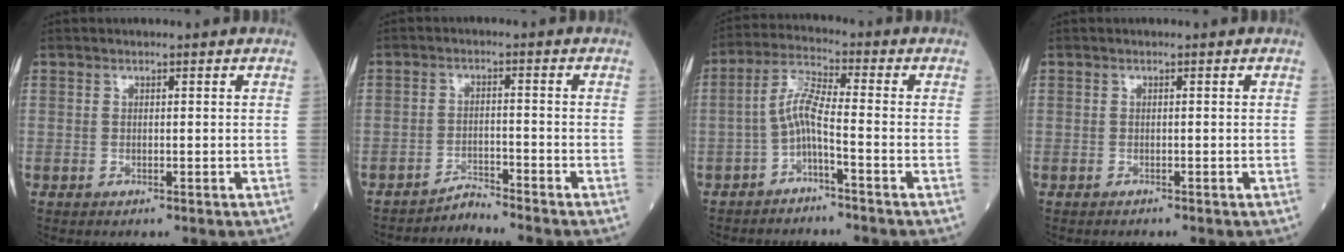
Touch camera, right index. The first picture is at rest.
{"total": 3.3, "force": [-3.0, -1.2, -0.8], "torque": [0.016, -0.010, -0.050]}
{"total": 5.2, "force": [-2.3, 0.4, 4.6], "torque": [-0.093, 0.017, -0.048]}
{"total": 0.8, "force": [-0.7, 0.1, 0.3], "torque": [-0.008, -0.002, -0.011]}